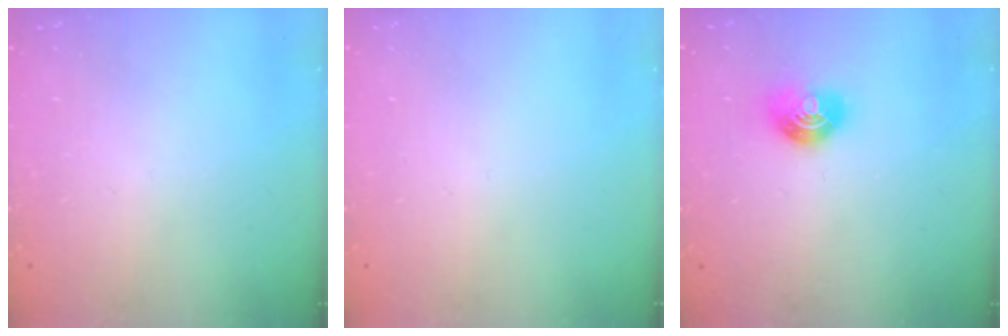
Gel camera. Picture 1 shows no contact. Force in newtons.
{"total": 0.0}
{"total": 8.1, "press": 8.0, "slide": 1.1}